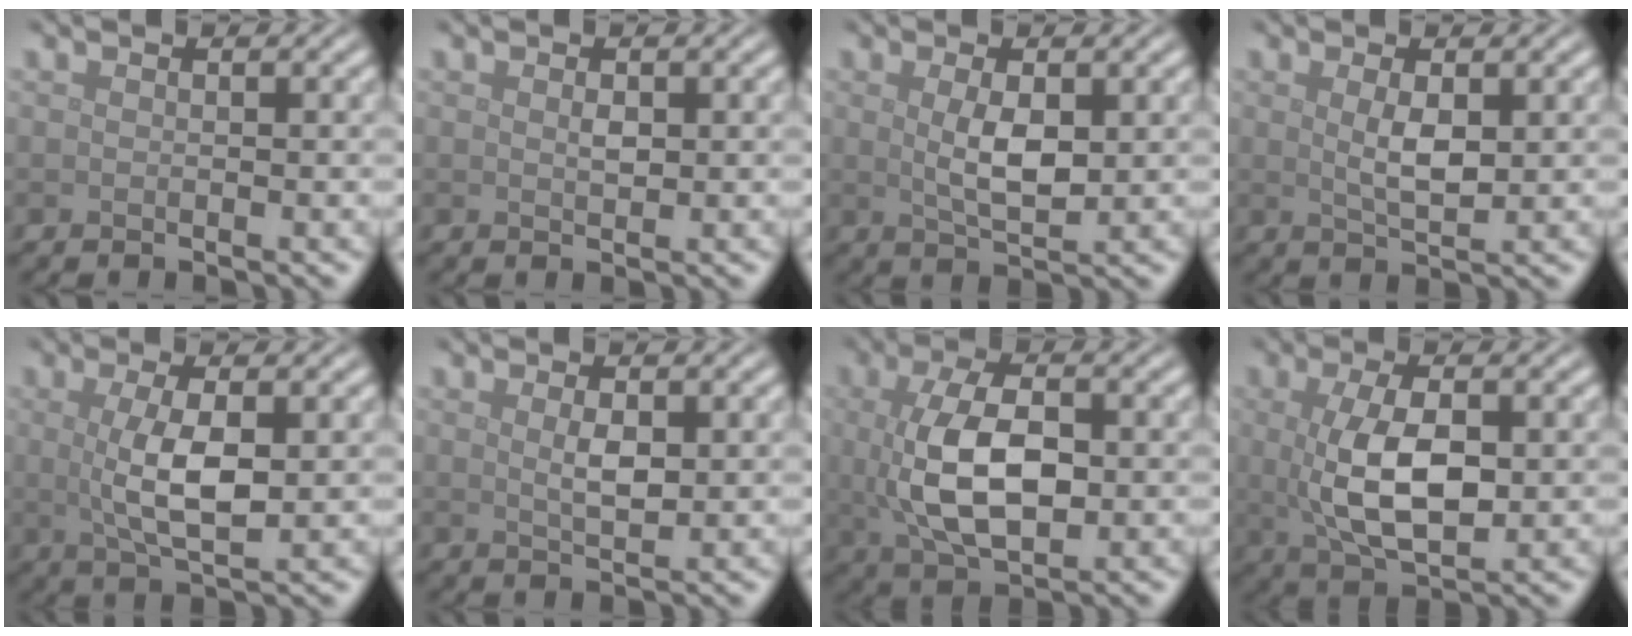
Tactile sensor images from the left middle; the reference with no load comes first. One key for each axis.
{"total": 0.8, "fx": 0.2, "fy": 0.4, "fz": 0.7, "tx": -0.014, "ty": -0.001, "tz": 0.005}
{"total": 3.1, "fx": 0.5, "fy": 1.3, "fz": 2.8, "tx": -0.062, "ty": -0.005, "tz": 0.014}
{"total": 2.3, "fx": 0.6, "fy": 0.8, "fz": 2.1, "tx": -0.044, "ty": -0.004, "tz": 0.015}
{"total": 4.5, "fx": 0.4, "fy": 1.3, "fz": 4.2, "tx": -0.090, "ty": -0.001, "tz": 0.011}
{"total": 1.8, "fx": 0.5, "fy": 0.7, "fz": 1.6, "tx": -0.034, "ty": -0.004, "tz": 0.013}
{"total": 7.2, "fx": 0.2, "fy": 3.6, "fz": 6.2, "tx": -0.136, "ty": -0.002, "tz": 0.007}
{"total": 6.2, "fx": 0.3, "fy": 2.7, "fz": 5.5, "tx": -0.121, "ty": -0.003, "tz": 0.012}